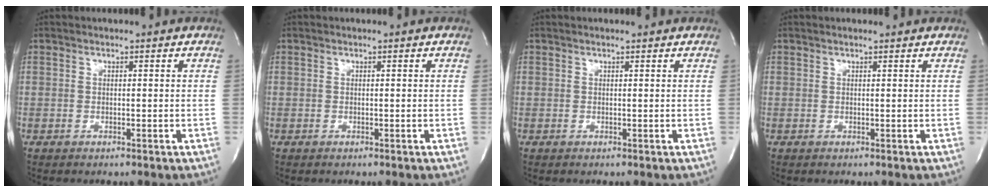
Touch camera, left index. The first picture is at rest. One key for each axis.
{"total": 0.0}
{"total": 0.8, "fx": 0.7, "fy": 0.0, "fz": 0.3, "tx": -0.010, "ty": 0.006, "tz": 0.012}
{"total": 1.3, "fx": 1.2, "fy": 0.1, "fz": 0.5, "tx": -0.011, "ty": 0.009, "tz": 0.017}